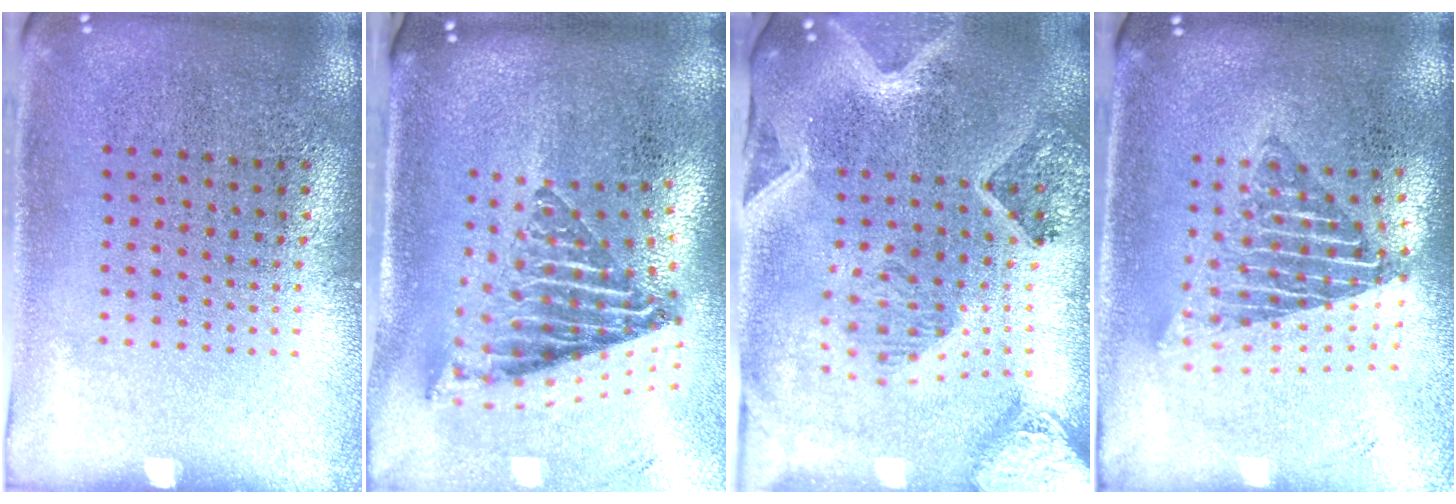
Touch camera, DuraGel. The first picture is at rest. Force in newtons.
{"total": 2.6, "press": 1.6, "slide": 2.1}
{"total": 3.0, "press": 2.6, "slide": 1.5}
{"total": 1.7, "press": 1.4, "slide": 0.9}